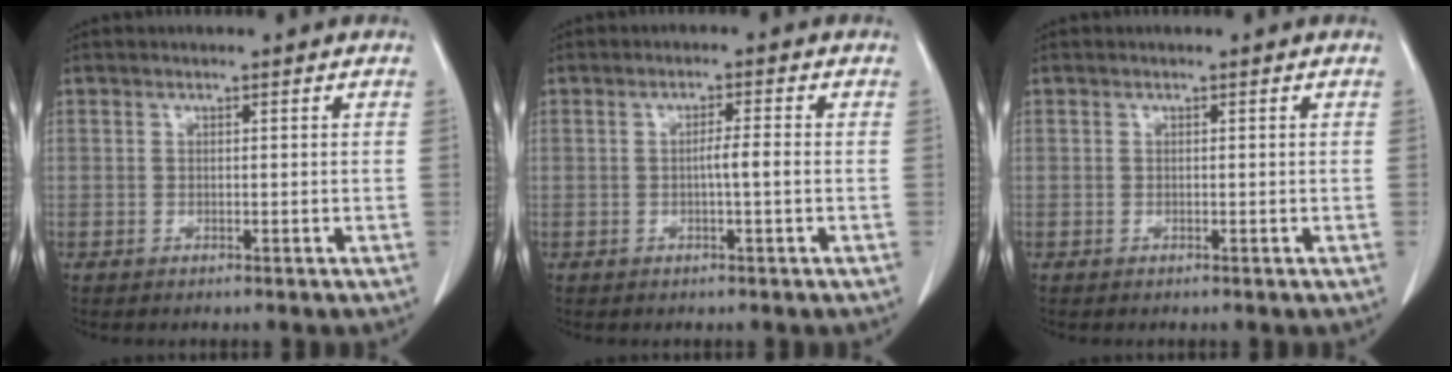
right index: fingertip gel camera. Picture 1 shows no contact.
{"total": 2.5, "force": [-0.3, -0.1, 2.4], "torque": [-0.040, 0.002, -0.006]}
{"total": 0.0}